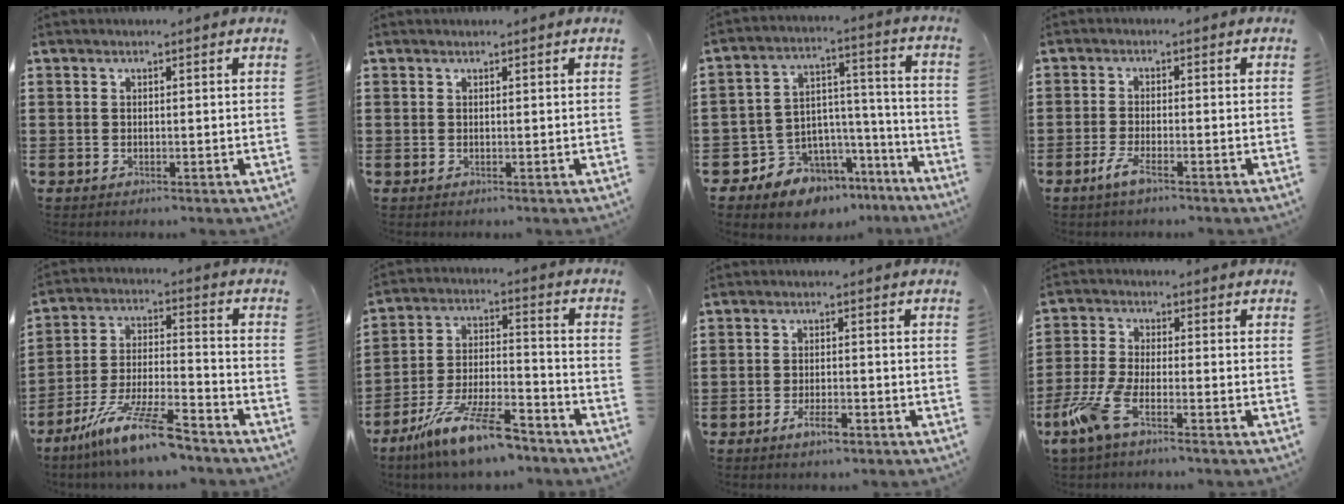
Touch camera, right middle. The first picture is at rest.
{"total": 0.0}
{"total": 7.7, "force": [-6.3, 4.3, 0.4], "torque": [-0.023, 0.013, -0.118]}
{"total": 3.1, "force": [-1.8, 0.4, 2.4], "torque": [-0.055, -0.004, -0.038]}
{"total": 12.0, "force": [-9.1, 1.5, 7.6], "torque": [-0.153, 0.012, -0.177]}
{"total": 12.8, "force": [-9.7, 2.4, 8.1], "torque": [-0.157, 0.023, -0.182]}
{"total": 3.3, "force": [-2.0, 1.0, 2.4], "torque": [-0.046, 0.003, -0.039]}
{"total": 6.4, "force": [-3.8, 1.3, 5.0], "torque": [-0.130, -0.020, -0.078]}